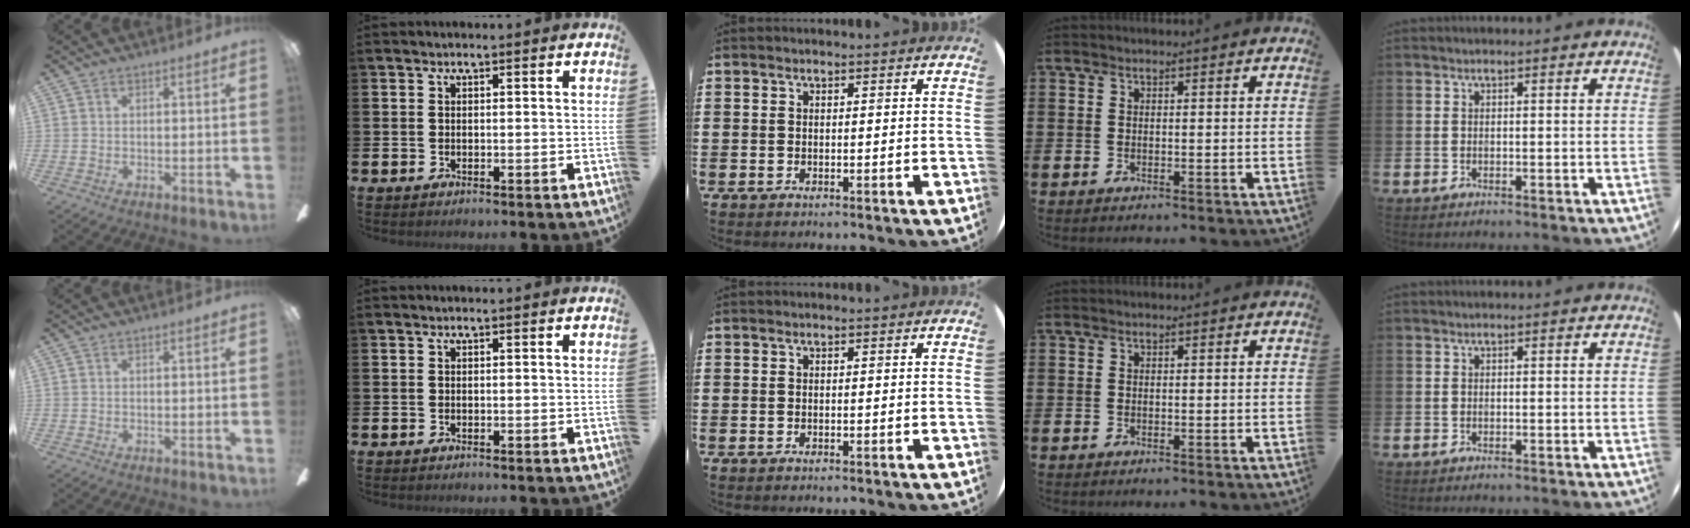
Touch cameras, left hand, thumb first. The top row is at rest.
{}